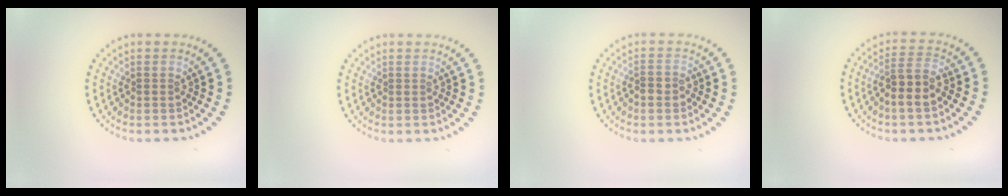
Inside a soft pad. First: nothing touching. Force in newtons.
{"total": 0.0}
{"total": 1.2, "press": 0.9, "slide": 0.7}
{"total": 3.0, "press": 2.7, "slide": 1.4}